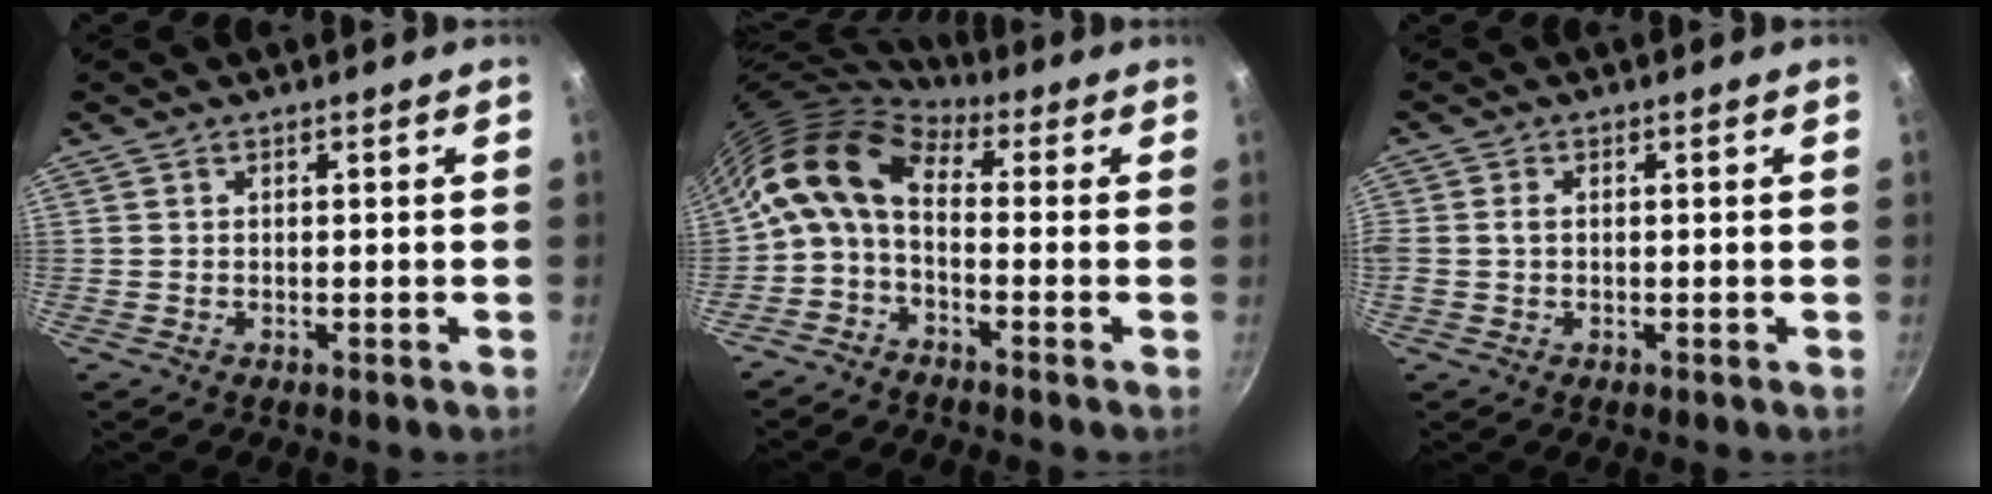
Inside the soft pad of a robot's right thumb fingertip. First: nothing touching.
{"total": 10.7, "force": [-0.5, 6.0, 8.8], "torque": [-0.163, 0.054, -0.029]}
{"total": 1.7, "force": [0.0, 1.2, 1.2], "torque": [-0.032, 0.003, -0.001]}